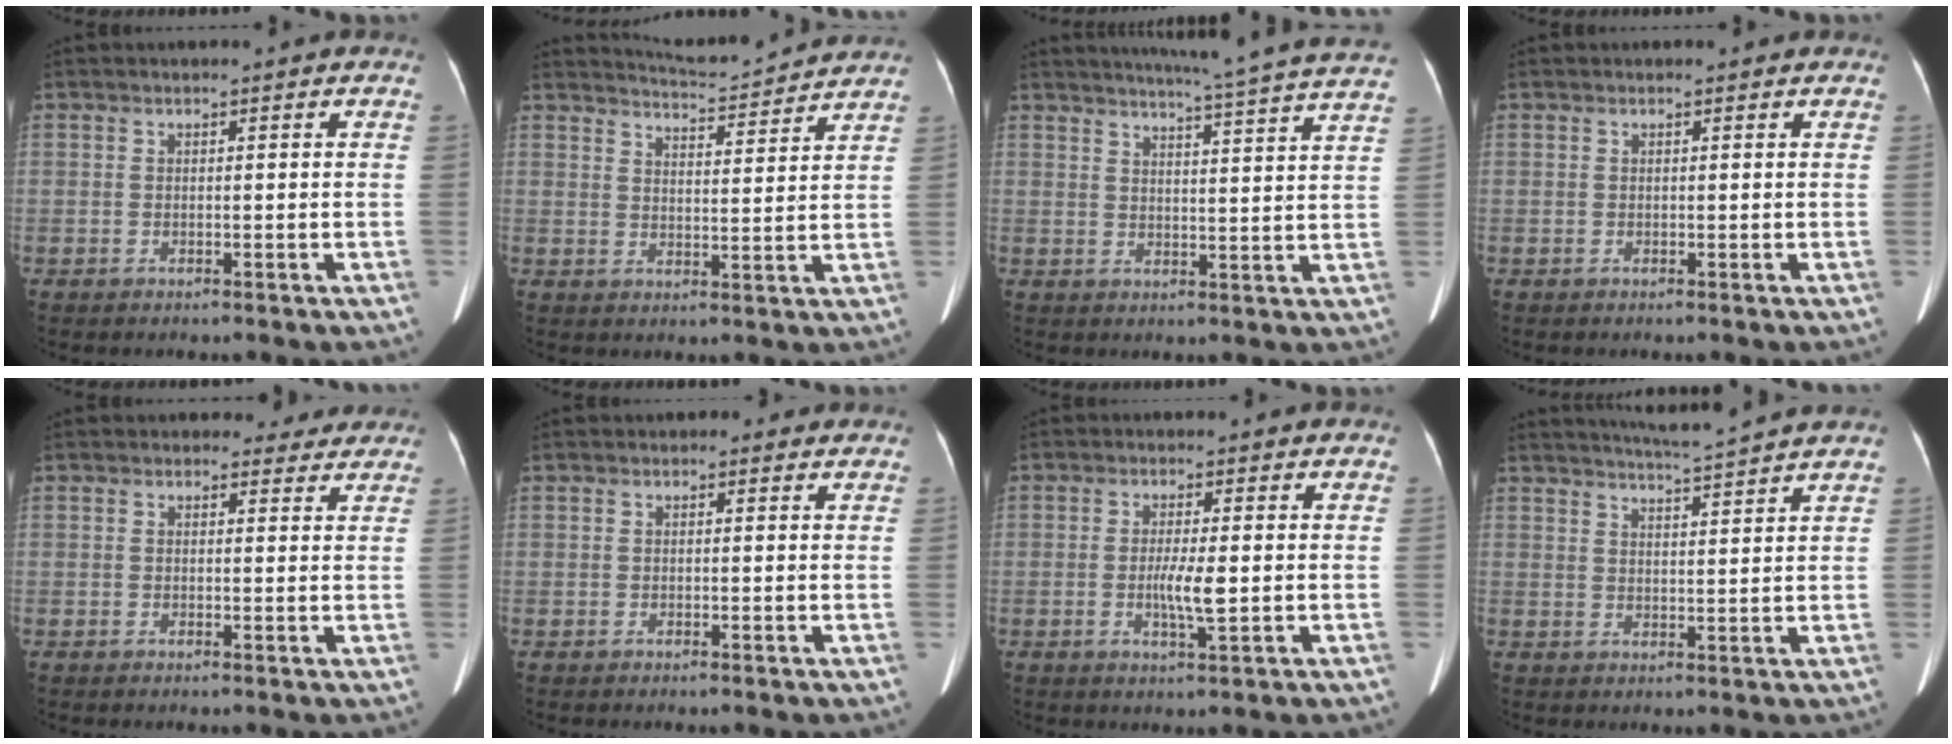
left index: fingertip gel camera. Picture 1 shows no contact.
{"total": 8.5, "force": [8.5, -0.6, 0.9], "torque": [-0.030, 0.007, 0.121]}
{"total": 19.6, "force": [17.9, -1.5, 7.8], "torque": [-0.121, -0.047, 0.210]}
{"total": 0.0}
{"total": 2.8, "force": [2.3, 1.7, 0.1], "torque": [0.003, 0.002, 0.018]}
{"total": 0.8, "force": [0.3, 0.7, 0.2], "torque": [-0.004, 0.003, -0.001]}
{"total": 4.2, "force": [-0.5, 0.5, 4.1], "torque": [-0.081, -0.006, -0.008]}
{"total": 7.2, "force": [6.7, -1.3, 2.2], "torque": [-0.043, 0.002, 0.098]}